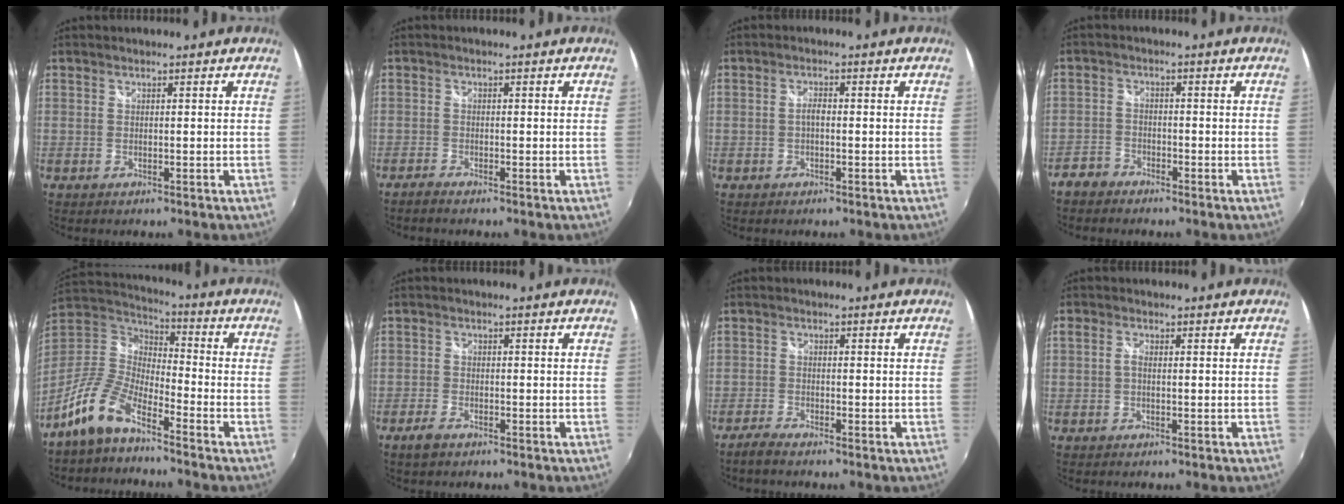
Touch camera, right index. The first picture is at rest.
{"total": 1.7, "force": [-1.6, 0.3, 0.5], "torque": [-0.020, -0.005, -0.035]}
{"total": 1.5, "force": [-0.4, 0.6, 1.3], "torque": [-0.026, 0.006, -0.009]}
{"total": 3.6, "force": [-3.0, 1.9, 0.5], "torque": [-0.018, 0.007, -0.061]}
{"total": 11.2, "force": [-7.8, 4.1, 6.9], "torque": [-0.152, 0.009, -0.163]}
{"total": 3.1, "force": [-2.3, 1.4, 1.5], "torque": [-0.042, -0.004, -0.046]}
{"total": 2.8, "force": [-2.5, 0.5, 1.1], "torque": [-0.039, -0.005, -0.053]}
{"total": 1.4, "force": [-0.2, 0.8, 1.2], "torque": [-0.024, 0.004, -0.007]}